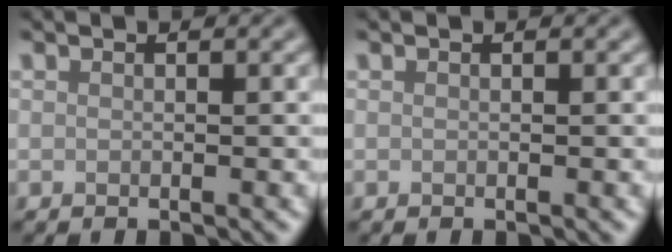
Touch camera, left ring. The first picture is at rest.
{"total": 0.0}